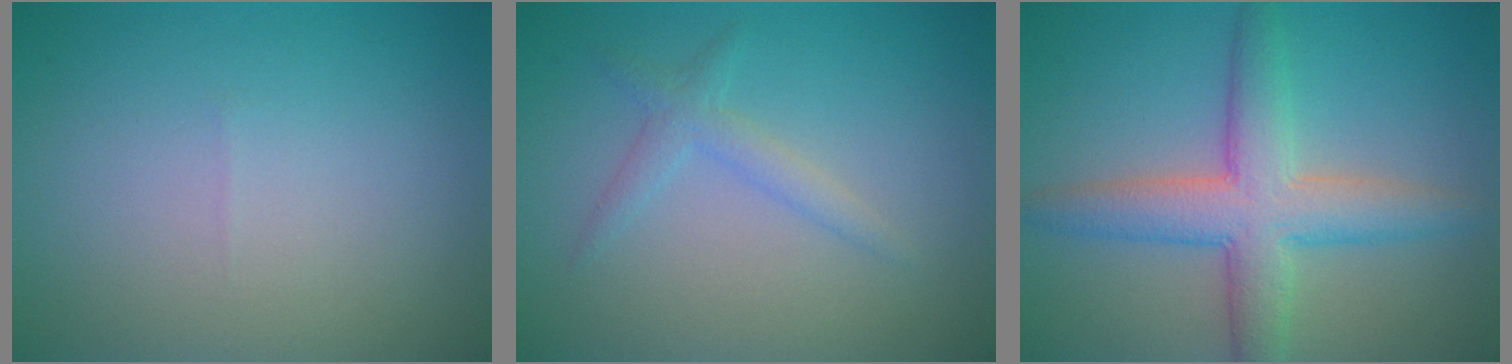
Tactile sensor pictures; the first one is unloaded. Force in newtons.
{"total": 1.7, "press": 1.7, "slide": 0.1}
{"total": 5.9, "press": 5.9, "slide": 0.2}